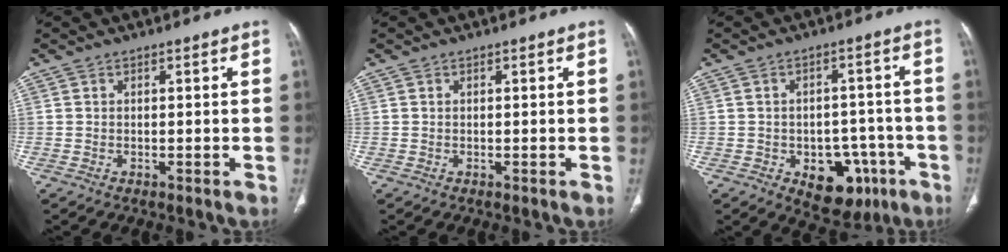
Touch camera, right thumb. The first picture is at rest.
{"total": 0.0}
{"total": 11.7, "force": [-5.1, 7.8, 7.2], "torque": [-0.055, 0.035, -0.057]}